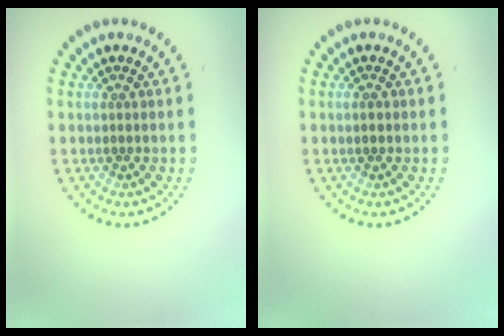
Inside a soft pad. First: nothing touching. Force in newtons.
{"total": 1.0, "press": 1.0, "slide": 0.0}